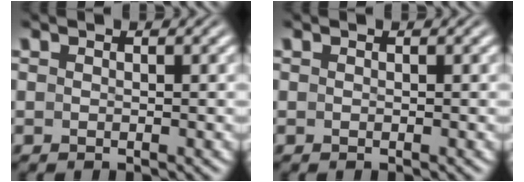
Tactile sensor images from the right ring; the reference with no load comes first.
{"total": 0.0}